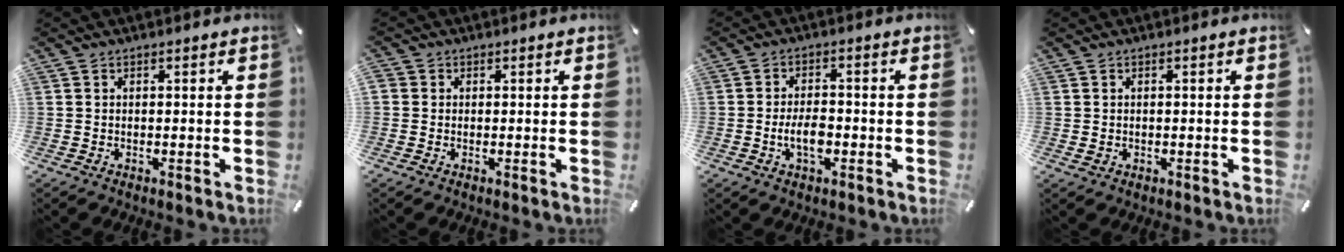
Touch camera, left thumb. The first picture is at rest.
{"total": 1.1, "force": [-0.1, 1.1, 0.1], "torque": [0.000, 0.006, -0.005]}
{"total": 5.6, "force": [-1.6, 3.0, 4.5], "torque": [-0.096, 0.005, -0.031]}
{"total": 0.7, "force": [0.0, 0.6, 0.3], "torque": [-0.005, 0.004, 0.000]}